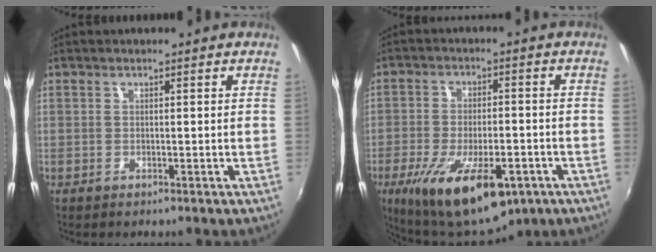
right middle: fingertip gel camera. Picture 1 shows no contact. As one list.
[{"total": 18.3, "force": [-9.9, 6.9, 13.8], "torque": [-0.264, -0.052, -0.146]}]